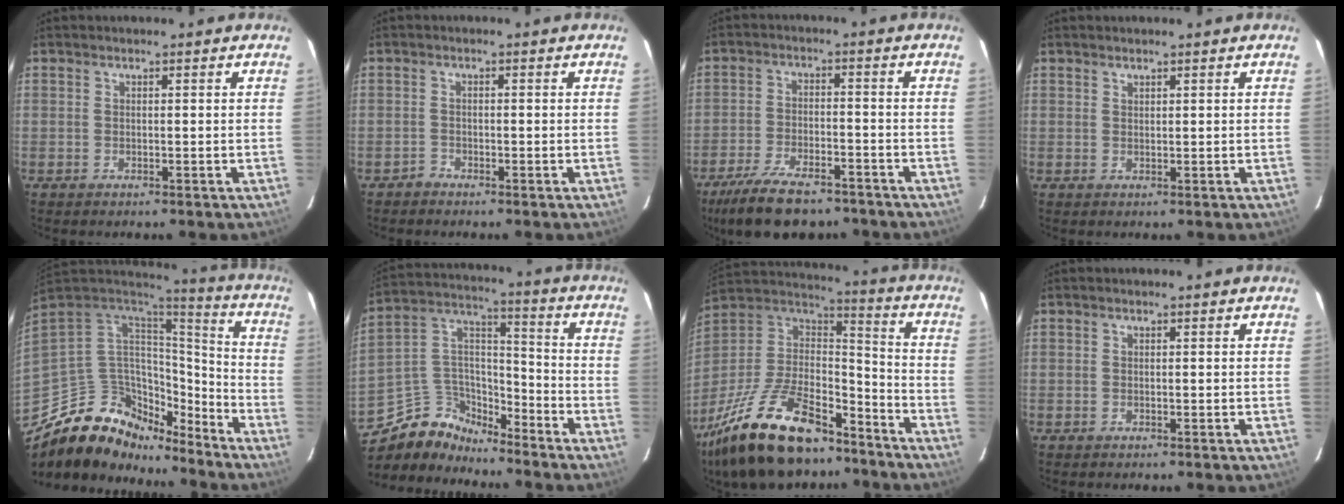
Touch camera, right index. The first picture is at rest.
{"total": 1.1, "force": [-0.9, 0.4, -0.3], "torque": [0.006, 0.005, -0.020]}
{"total": 14.7, "force": [-11.4, 5.5, 7.4], "torque": [-0.165, -0.019, -0.187]}
{"total": 0.7, "force": [0.6, 0.2, 0.1], "torque": [-0.001, 0.001, 0.013]}
{"total": 19.0, "force": [-14.1, 10.2, 7.4], "torque": [-0.160, 0.022, -0.231]}
{"total": 10.0, "force": [-8.5, 5.2, 1.2], "torque": [-0.053, 0.065, -0.171]}
{"total": 28.9, "force": [-20.2, 11.8, 16.9], "torque": [-0.341, -0.008, -0.329]}
{"total": 0.0}